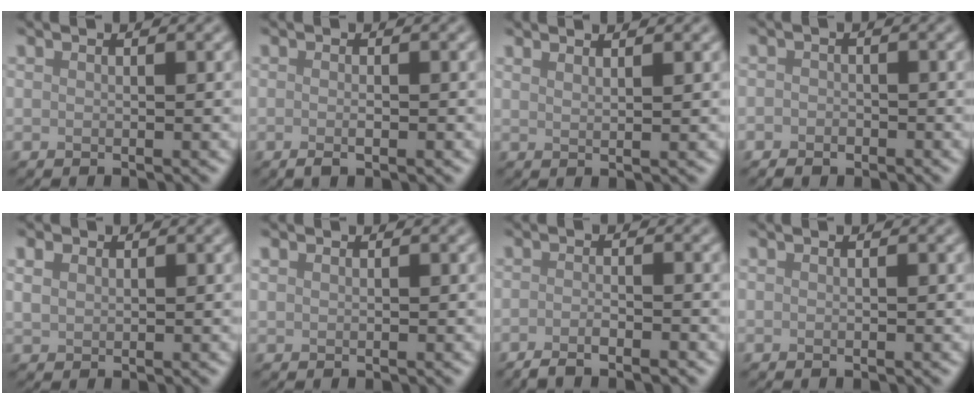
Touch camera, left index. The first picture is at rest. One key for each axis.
{"total": 1.5, "fx": -0.5, "fy": 0.4, "fz": 1.4, "tx": -0.024, "ty": -0.002, "tz": -0.010}
{"total": 1.9, "fx": 1.4, "fy": 0.6, "fz": 1.1, "tx": 0.000, "ty": 0.004, "tz": 0.005}
{"total": 1.3, "fx": -0.8, "fy": 0.9, "fz": 0.4, "tx": -0.003, "ty": -0.001, "tz": -0.016}
{"total": 1.5, "fx": 0.8, "fy": 1.1, "fz": 0.7, "tx": -0.015, "ty": 0.005, "tz": 0.014}
{"total": 0.6, "fx": 0.4, "fy": 0.4, "fz": 0.2, "tx": -0.002, "ty": 0.001, "tz": 0.010}
{"total": 2.3, "fx": -1.7, "fy": 0.5, "fz": 1.5, "tx": -0.022, "ty": -0.002, "tz": -0.035}
{"total": 0.0}